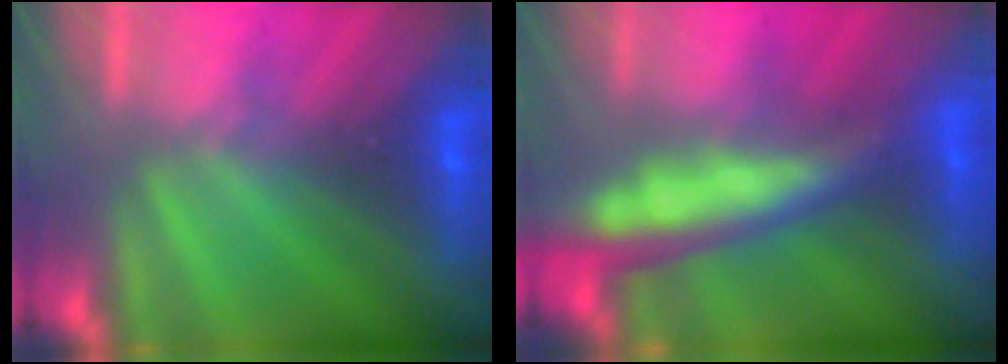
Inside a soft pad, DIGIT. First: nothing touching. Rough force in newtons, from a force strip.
{"total": 10.8}